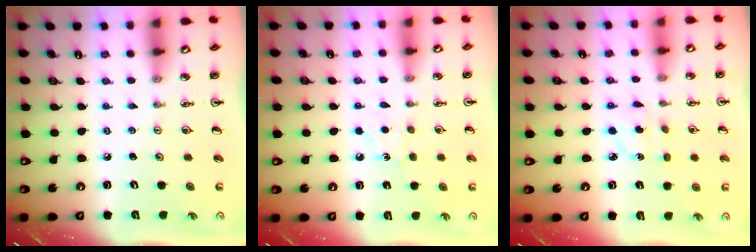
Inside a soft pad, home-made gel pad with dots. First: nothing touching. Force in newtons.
{"total": 5.1, "press": 5.0, "slide": 0.8}
{"total": 3.5, "press": 3.4, "slide": 0.9}